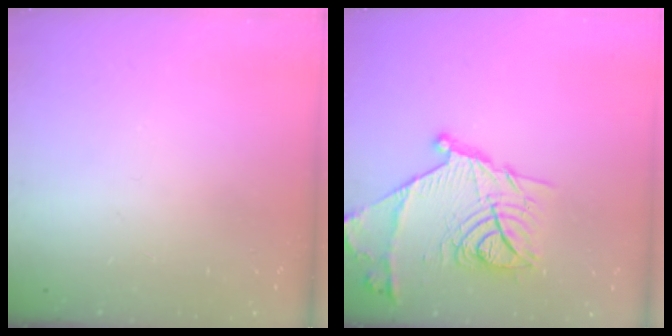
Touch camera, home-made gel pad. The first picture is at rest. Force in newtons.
{"total": 19.6, "press": 19.6, "slide": 0.6}